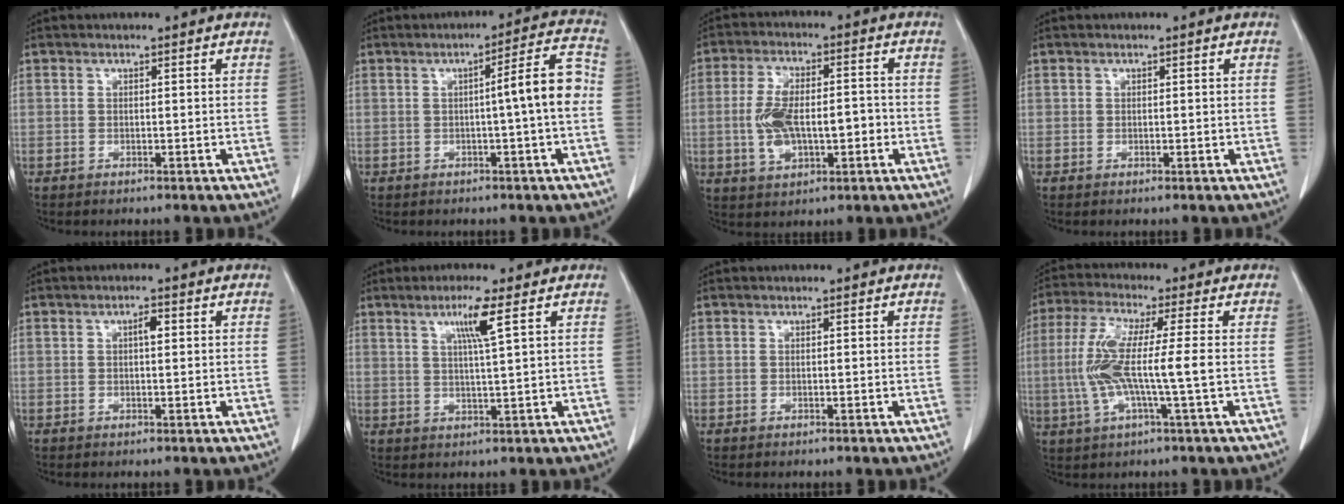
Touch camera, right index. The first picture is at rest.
{"total": 7.0, "force": [-0.6, -0.5, 7.0], "torque": [-0.096, 0.014, -0.010]}
{"total": 9.7, "force": [-1.4, 4.5, 8.4], "torque": [-0.169, 0.018, -0.015]}
{"total": 0.0}
{"total": 1.6, "force": [0.4, 0.5, 1.5], "torque": [-0.025, 0.004, 0.006]}
{"total": 5.2, "force": [2.4, -0.8, 4.6], "torque": [-0.086, -0.003, 0.044]}
{"total": 0.0}
{"total": 10.1, "force": [-0.9, 0.3, 10.0], "torque": [-0.212, 0.005, -0.021]}